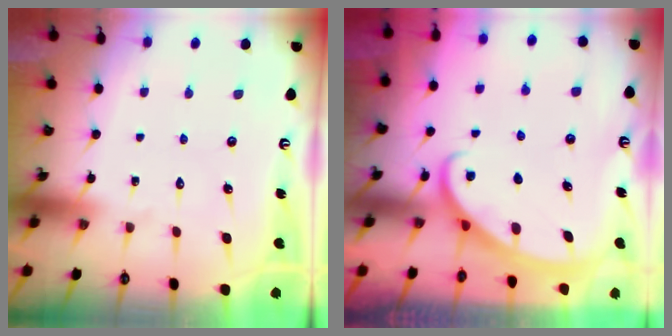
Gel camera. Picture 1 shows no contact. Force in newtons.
{"total": 3.0, "press": 3.0, "slide": 0.1}